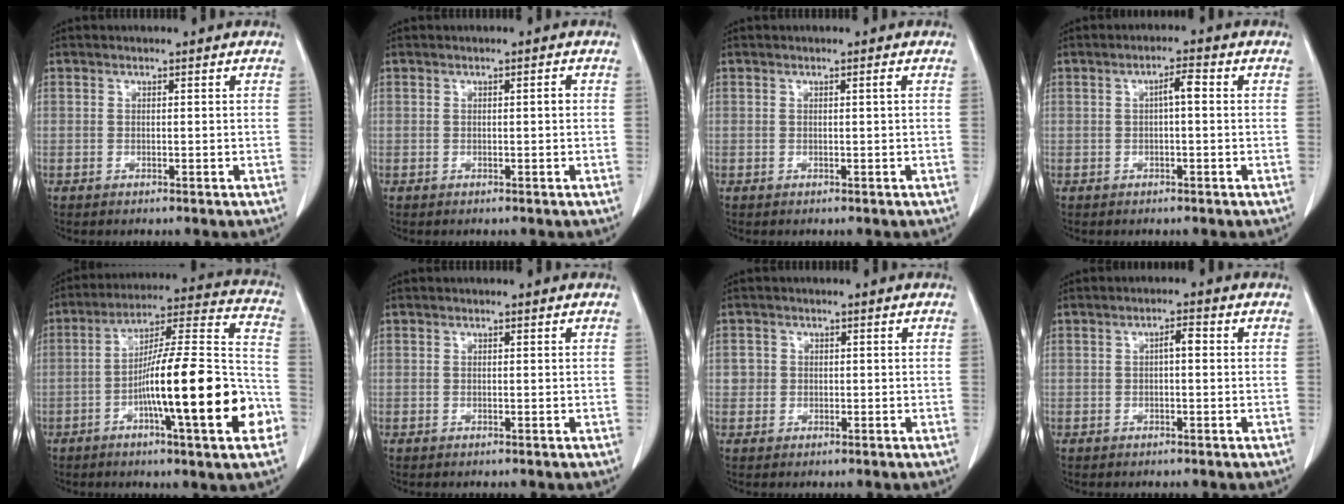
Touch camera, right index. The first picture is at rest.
{"total": 0.8, "force": [0.1, 0.1, 0.8], "torque": [-0.011, 0.002, 0.001]}
{"total": 0.5, "force": [0.1, -0.1, 0.5], "torque": [-0.007, 0.000, 0.004]}
{"total": 2.6, "force": [0.3, 0.4, 2.6], "torque": [-0.041, 0.007, 0.003]}
{"total": 21.7, "force": [-6.9, 1.5, 20.5], "torque": [-0.284, 0.006, -0.107]}
{"total": 0.0}
{"total": 1.8, "force": [0.2, 1.8, 0.2], "torque": [0.005, 0.005, 0.000]}
{"total": 2.1, "force": [0.2, 0.6, 2.0], "torque": [-0.031, 0.007, 0.003]}